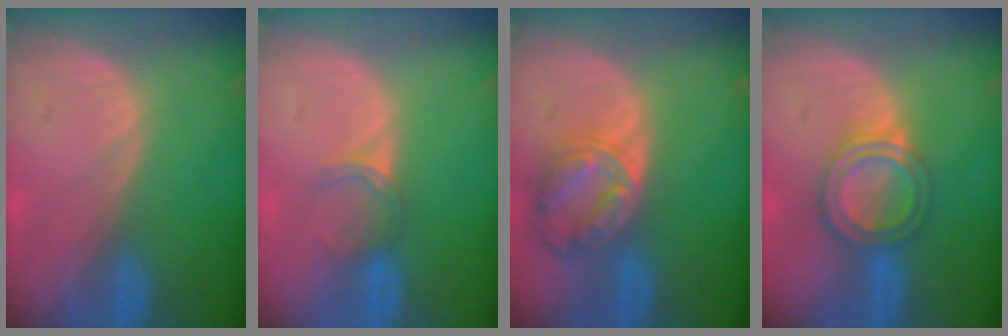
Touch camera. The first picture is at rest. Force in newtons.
{"total": 2.9, "press": 2.5, "slide": 1.5}
{"total": 8.2, "press": 7.0, "slide": 4.3}
{"total": 6.2, "press": 5.4, "slide": 3.1}